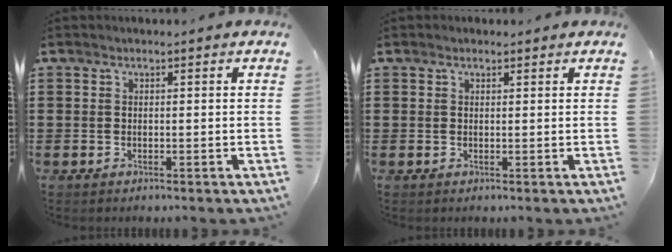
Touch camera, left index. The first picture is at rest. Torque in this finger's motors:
{"motor_torque": [2.14, 0.00, 0.10, 0.01]}